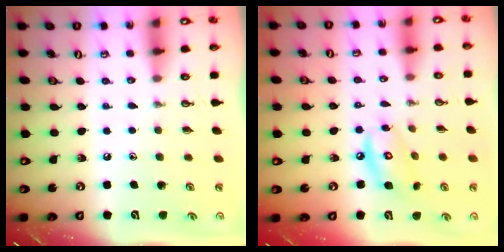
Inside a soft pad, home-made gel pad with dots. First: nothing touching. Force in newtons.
{"total": 9.2, "press": 9.2, "slide": 0.6}